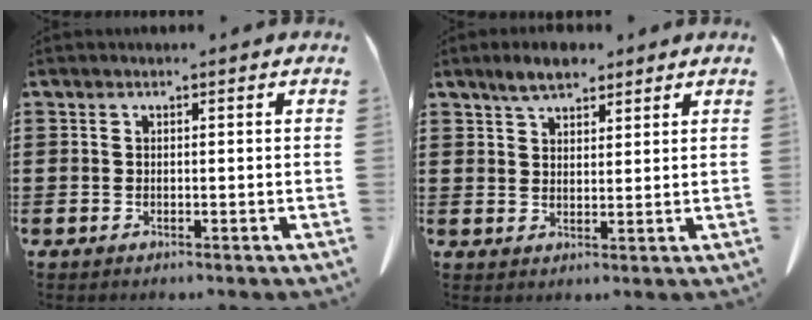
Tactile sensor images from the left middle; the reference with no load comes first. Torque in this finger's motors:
{"motor_torque": [0.35, -0.02, 0.14, 0.03]}